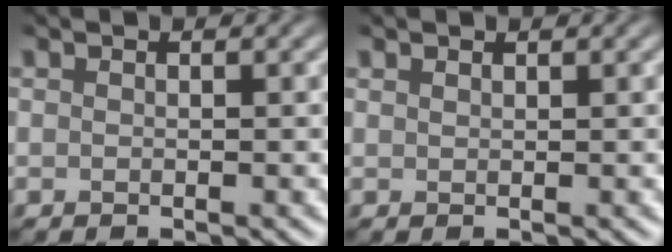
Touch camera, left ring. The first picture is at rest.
{"total": 0.5, "force": [0.5, 0.1, 0.1], "torque": [-0.006, 0.002, 0.011]}